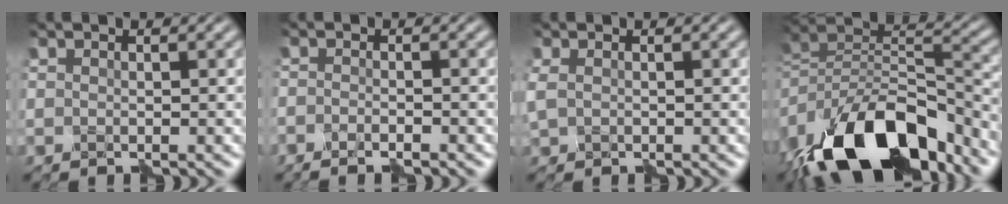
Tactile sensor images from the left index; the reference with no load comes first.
{"total": 1.6, "force": [-1.5, 0.0, 0.6], "torque": [-0.005, 0.000, -0.030]}
{"total": 1.6, "force": [-0.1, 1.1, 1.1], "torque": [-0.028, 0.001, 0.001]}
{"total": 17.0, "force": [-11.9, 7.4, 9.7], "torque": [-0.191, 0.016, -0.211]}